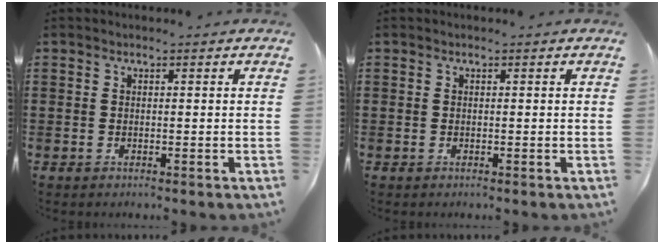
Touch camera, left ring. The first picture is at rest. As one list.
[{"total": 0.0}]